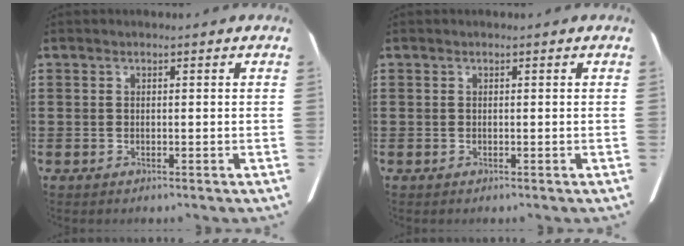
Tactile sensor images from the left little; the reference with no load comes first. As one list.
[{"total": 0.0}]